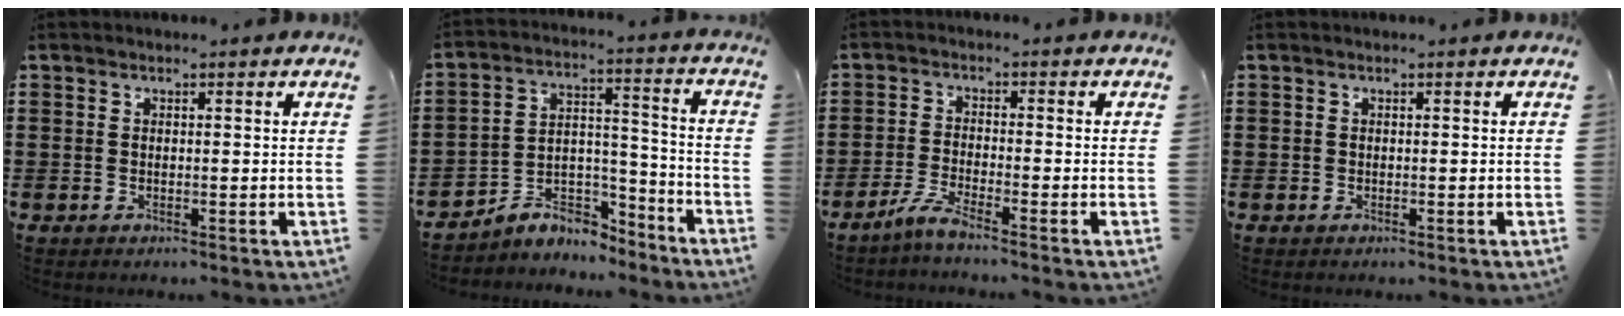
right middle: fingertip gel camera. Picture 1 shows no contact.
{"total": 5.4, "force": [-4.7, 2.5, 0.9], "torque": [-0.017, 0.009, -0.094]}
{"total": 3.6, "force": [-3.0, 0.0, 2.1], "torque": [-0.057, -0.007, -0.062]}
{"total": 0.0}